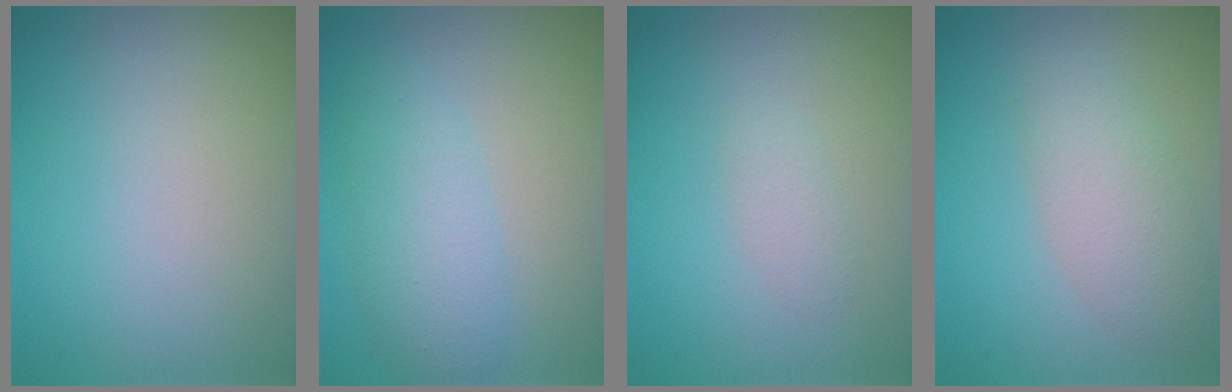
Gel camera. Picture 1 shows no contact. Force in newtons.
{"total": 3.7, "press": 3.7, "slide": 0.1}
{"total": 1.2, "press": 1.2, "slide": 0.0}
{"total": 3.6, "press": 3.6, "slide": 0.0}